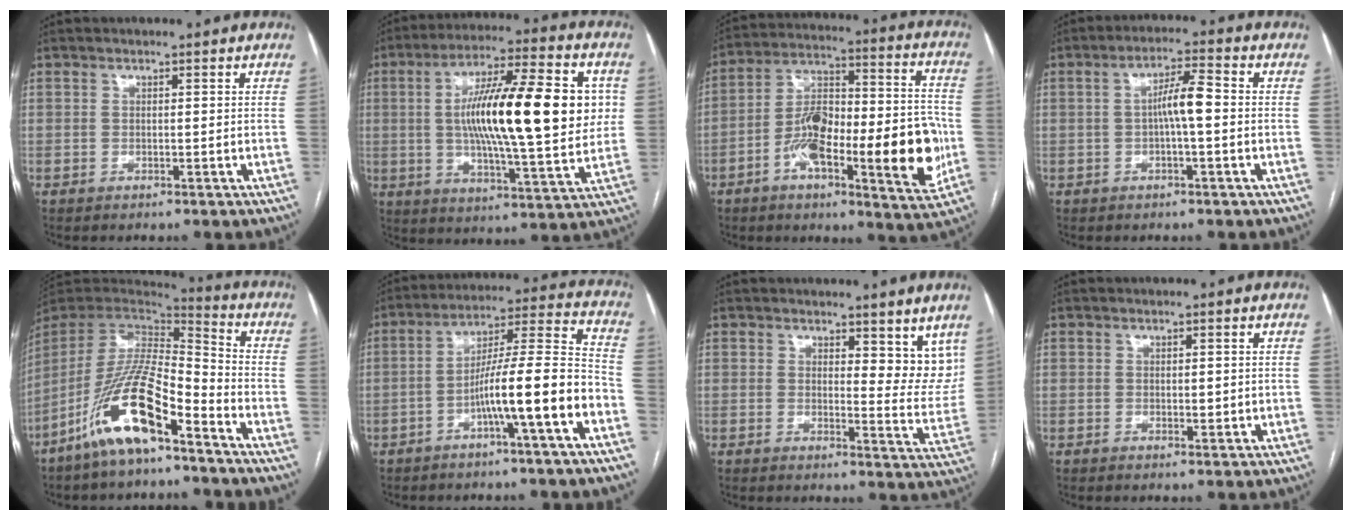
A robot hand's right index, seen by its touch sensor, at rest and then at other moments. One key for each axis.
{"total": 22.4, "fx": 2.8, "fy": 3.7, "fz": 21.9, "tx": -0.354, "ty": 0.020, "tz": 0.037}
{"total": 21.9, "fx": -5.8, "fy": 5.5, "fz": 20.4, "tx": -0.290, "ty": 0.025, "tz": -0.082}
{"total": 5.2, "fx": -0.3, "fy": 0.5, "fz": 5.2, "tx": -0.093, "ty": 0.013, "tz": -0.006}
{"total": 16.4, "fx": -10.0, "fy": 3.0, "fz": 12.6, "tx": -0.263, "ty": -0.015, "tz": -0.188}
{"total": 13.0, "fx": -5.4, "fy": -0.3, "fz": 11.8, "tx": -0.193, "ty": 0.021, "tz": -0.089}
{"total": 7.8, "fx": 5.9, "fy": 2.9, "fz": 4.2, "tx": -0.035, "ty": -0.025, "tz": 0.064}
{"total": 1.3, "fx": 0.0, "fy": 0.7, "fz": 1.1, "tx": -0.015, "ty": -0.003, "tz": 0.002}